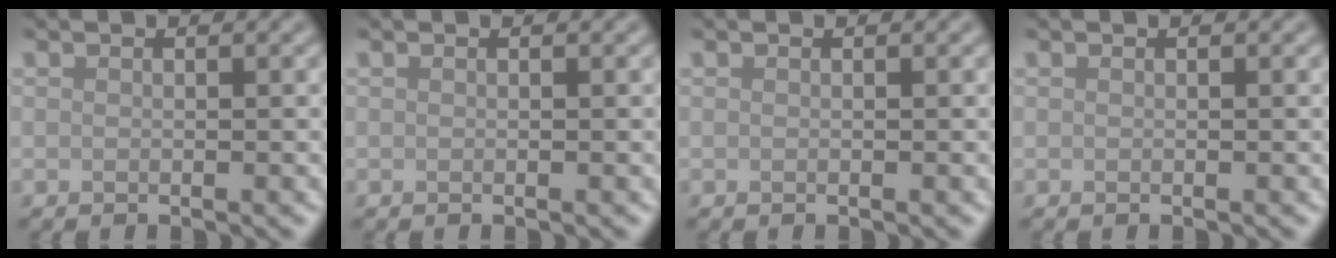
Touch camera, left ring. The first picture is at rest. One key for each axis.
{"total": 0.0}
{"total": 0.0}
{"total": 0.0}